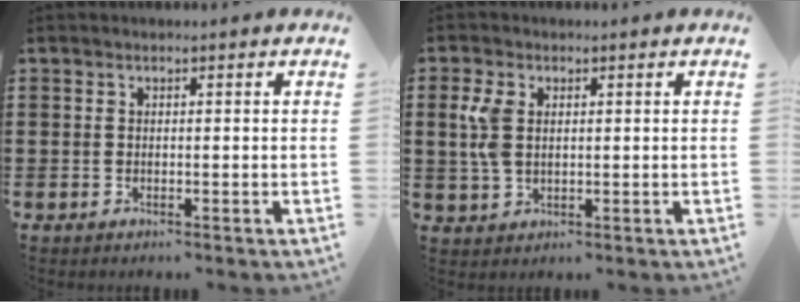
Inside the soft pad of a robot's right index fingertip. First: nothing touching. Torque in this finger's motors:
{"motor_torque": [0.19, -0.07, 0.15, 0.11]}